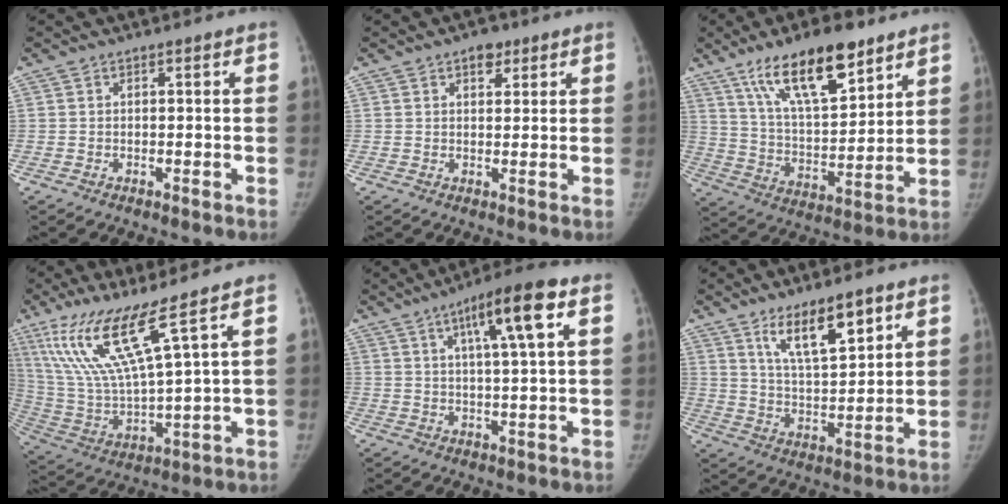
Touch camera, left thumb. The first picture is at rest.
{"total": 3.2, "force": [1.9, 2.0, 1.6], "torque": [-0.002, -0.007, 0.024]}
{"total": 17.9, "force": [11.4, 6.4, 12.2], "torque": [-0.172, -0.052, 0.206]}
{"total": 15.9, "force": [9.1, 1.2, 13.0], "torque": [-0.275, -0.048, 0.187]}
{"total": 11.2, "force": [4.5, 1.6, 10.1], "torque": [-0.164, 0.001, 0.067]}
{"total": 11.6, "force": [6.9, 3.7, 8.6], "torque": [-0.130, -0.044, 0.128]}